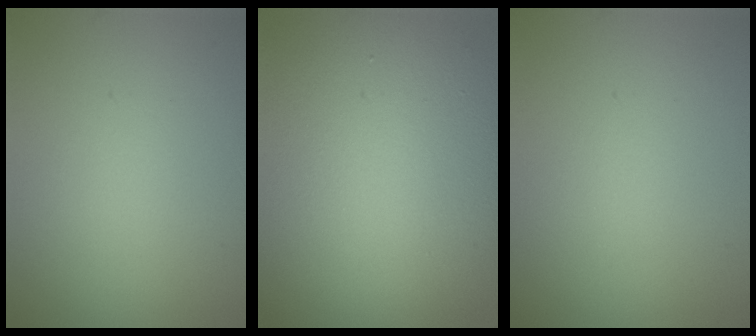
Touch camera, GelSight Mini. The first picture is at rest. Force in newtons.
{"total": 14.9, "press": 14.9, "slide": 1.1}
{"total": 0.0}